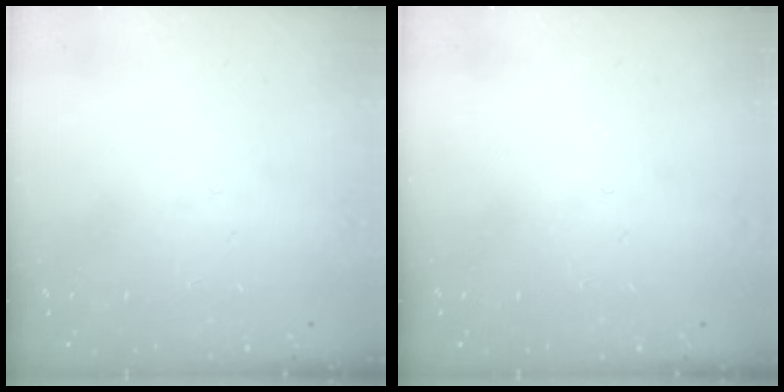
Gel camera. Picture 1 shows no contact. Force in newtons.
{"total": 0.0}